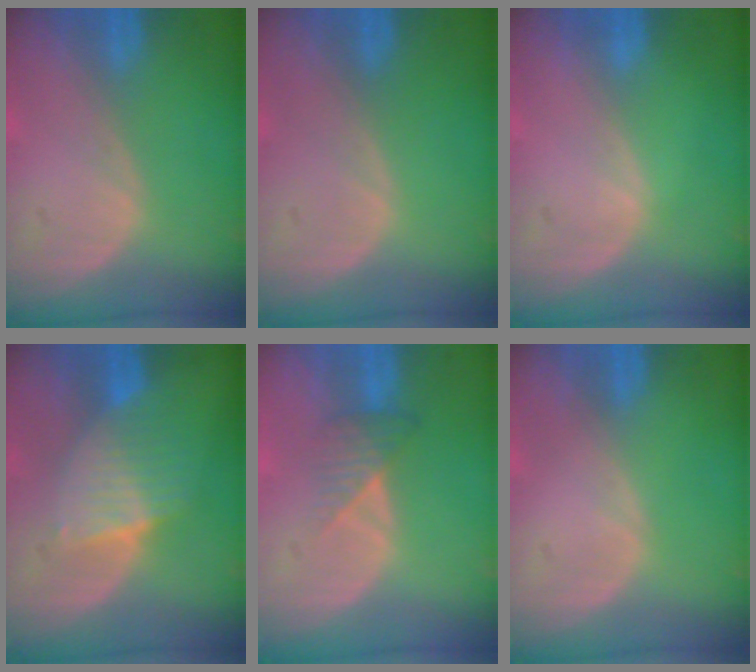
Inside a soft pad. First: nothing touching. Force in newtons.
{"total": 0.0}
{"total": 0.0}
{"total": 6.6, "press": 5.8, "slide": 3.0}
{"total": 3.4, "press": 3.0, "slide": 1.7}
{"total": 0.0}